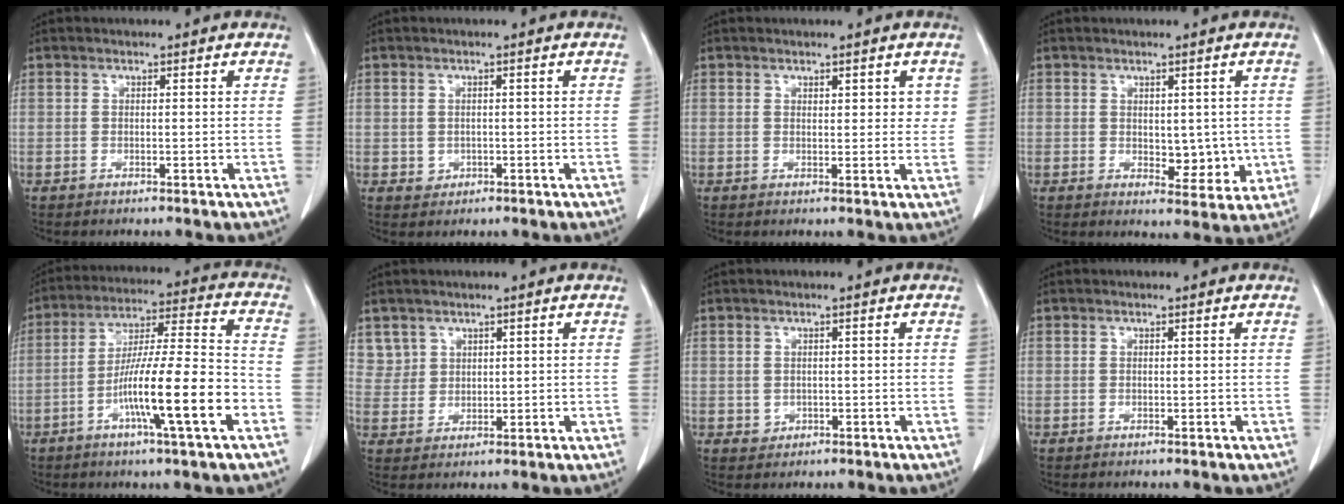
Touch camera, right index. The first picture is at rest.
{"total": 1.7, "force": [-0.3, 1.6, 0.3], "torque": [-0.001, 0.004, 0.003]}
{"total": 3.0, "force": [1.2, 1.5, 2.3], "torque": [-0.024, -0.001, 0.015]}
{"total": 5.2, "force": [0.0, 2.8, 4.3], "torque": [-0.045, -0.007, 0.011]}
{"total": 15.2, "force": [-5.7, 0.2, 14.1], "torque": [-0.243, 0.000, -0.097]}
{"total": 3.8, "force": [2.4, 3.0, -0.4], "torque": [0.027, 0.003, 0.046]}
{"total": 1.4, "force": [-0.1, 1.4, 0.3], "torque": [-0.002, 0.003, 0.004]}
{"total": 0.0}